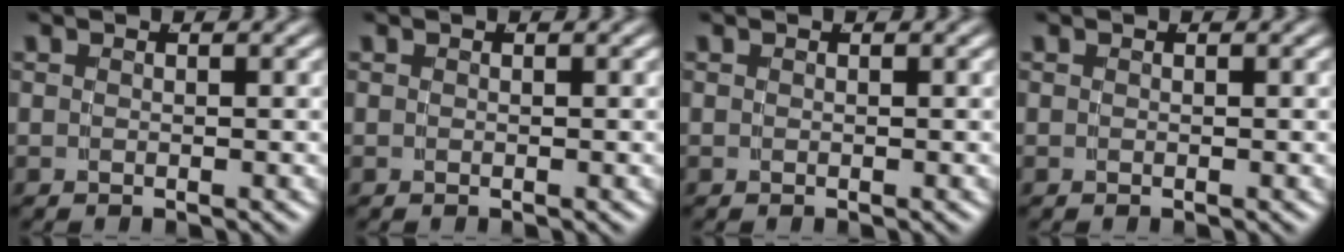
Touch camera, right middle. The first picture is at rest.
{"total": 0.0}
{"total": 0.0}
{"total": 0.0}